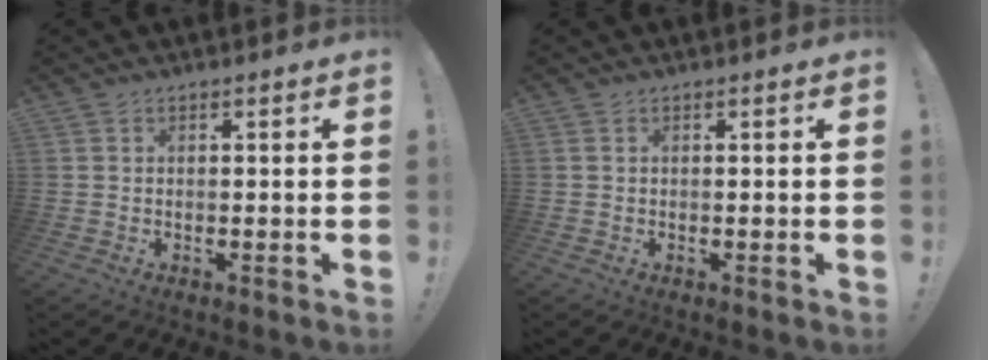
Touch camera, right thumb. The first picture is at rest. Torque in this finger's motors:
{"motor_torque": [0.04, 0.46, 0.19, 0.04, 0.00]}